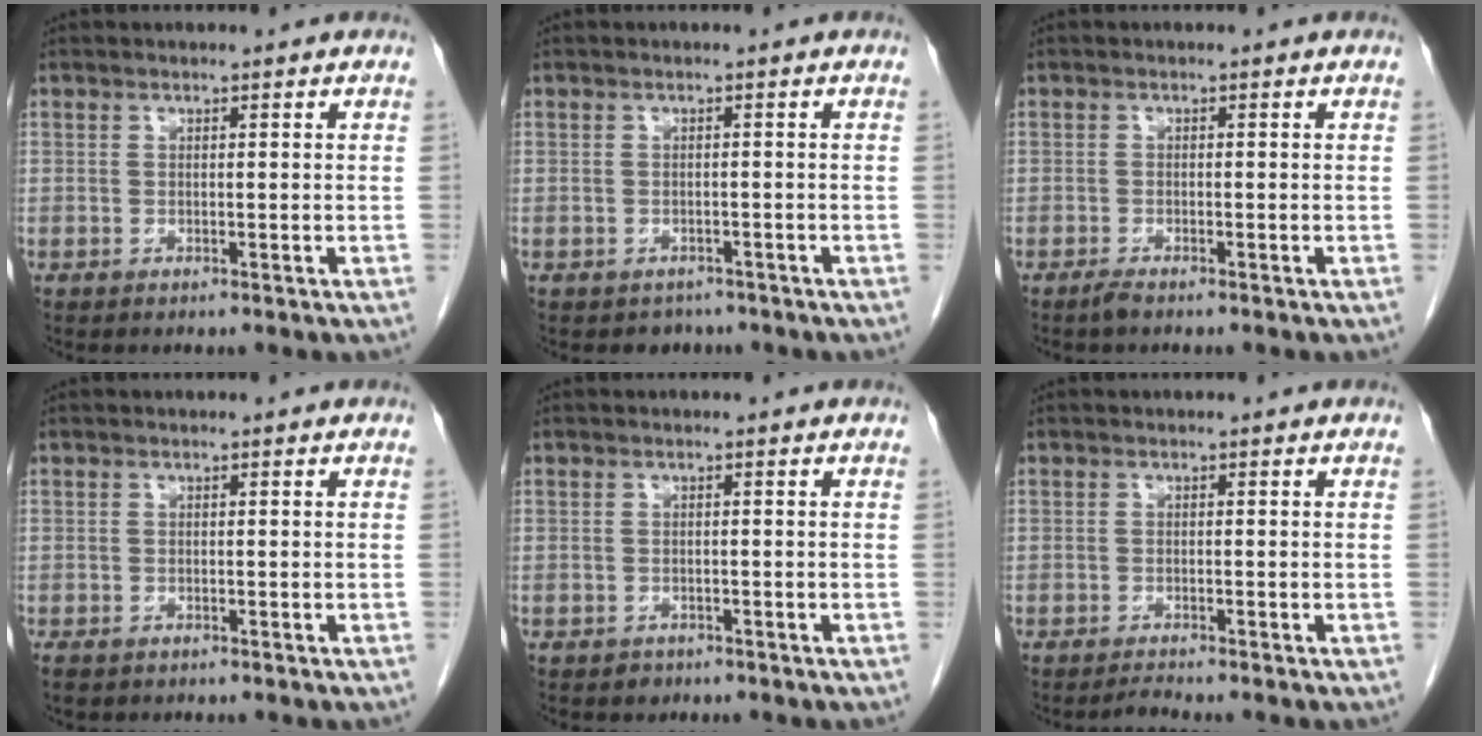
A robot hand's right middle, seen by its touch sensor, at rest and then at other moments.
{"total": 2.4, "force": [-1.9, 1.5, 0.0], "torque": [-0.011, 0.002, -0.027]}
{"total": 1.0, "force": [-0.9, 0.0, 0.5], "torque": [-0.015, -0.002, -0.016]}
{"total": 1.8, "force": [-1.3, 0.9, 0.8], "torque": [-0.017, -0.003, -0.018]}
{"total": 1.2, "force": [-0.8, 0.9, 0.0], "torque": [-0.004, 0.002, -0.011]}
{"total": 1.1, "force": [-1.0, -0.5, 0.1], "torque": [-0.008, -0.007, -0.016]}